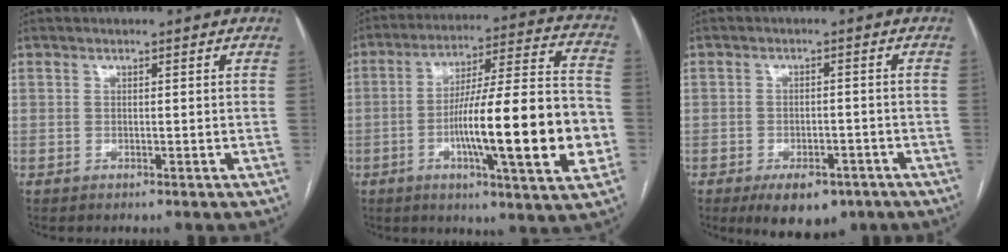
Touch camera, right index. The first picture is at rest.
{"total": 21.6, "force": [-5.0, 1.8, 20.9], "torque": [-0.301, 0.008, -0.074]}
{"total": 8.0, "force": [-5.4, 3.9, 4.4], "torque": [-0.058, 0.000, -0.076]}